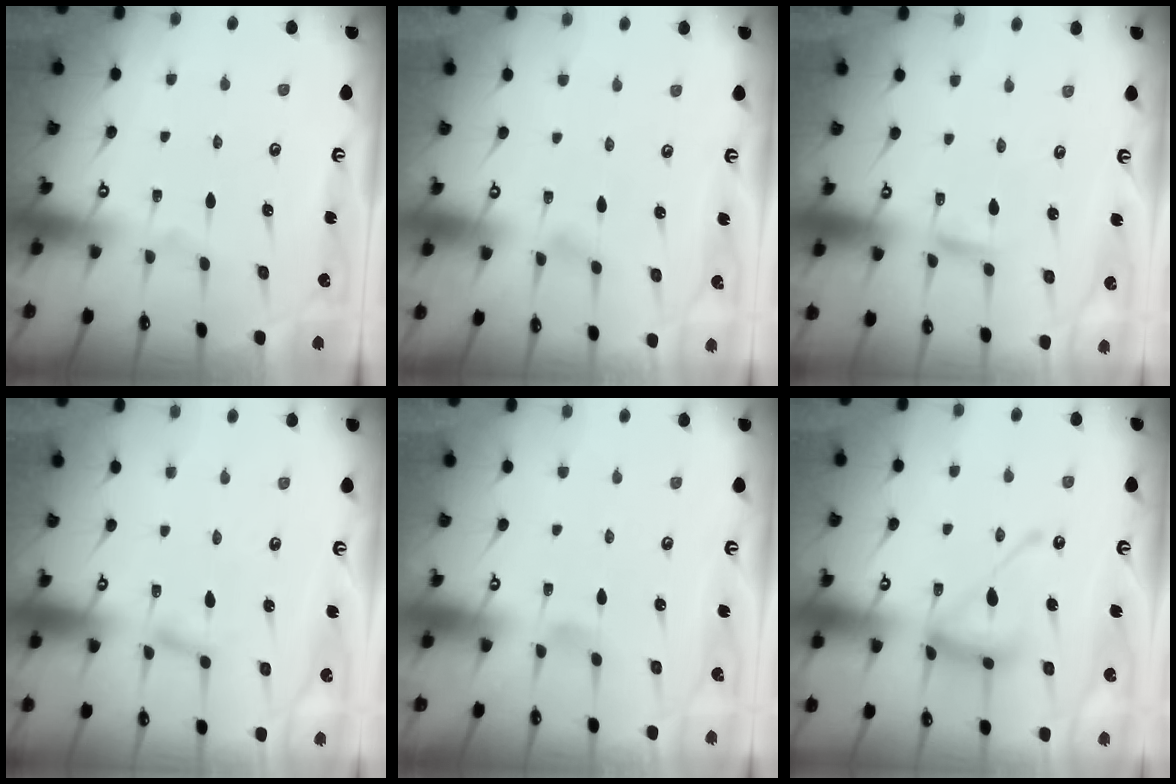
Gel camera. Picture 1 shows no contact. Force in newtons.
{"total": 1.7, "press": 1.7, "slide": 0.2}
{"total": 2.4, "press": 2.4, "slide": 0.0}
{"total": 2.8, "press": 2.7, "slide": 0.3}
{"total": 2.1, "press": 2.1, "slide": 0.2}
{"total": 14.9, "press": 14.8, "slide": 1.3}